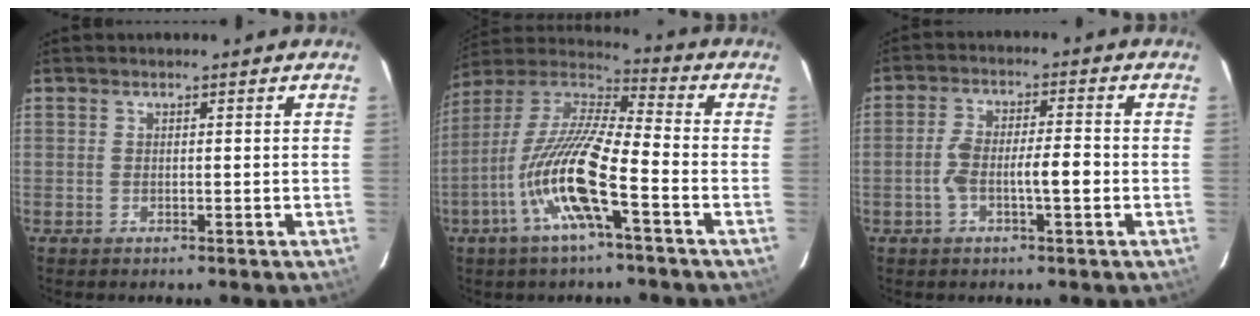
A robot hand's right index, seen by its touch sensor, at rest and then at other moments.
{"total": 15.4, "force": [-5.6, 1.8, 14.2], "torque": [-0.292, 0.000, -0.113]}
{"total": 6.3, "force": [-1.6, 1.3, 5.9], "torque": [-0.118, 0.017, -0.029]}